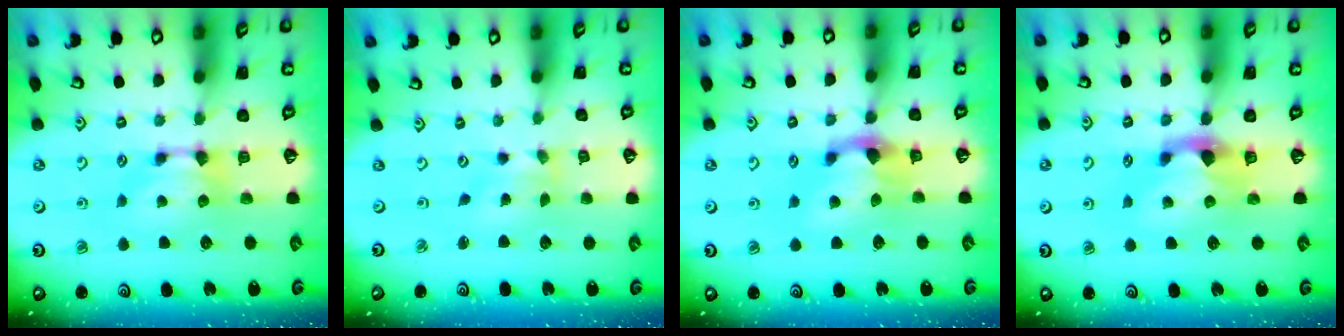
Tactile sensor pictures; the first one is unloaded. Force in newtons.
{"total": 2.6, "press": 2.5, "slide": 0.9}
{"total": 2.8, "press": 2.2, "slide": 1.7}
{"total": 2.3, "press": 1.9, "slide": 1.2}